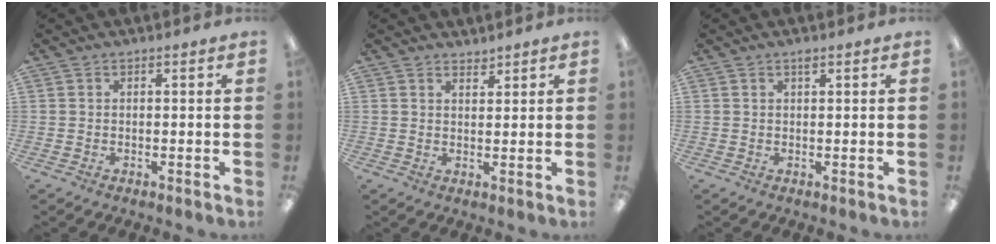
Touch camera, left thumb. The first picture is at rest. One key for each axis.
{"total": 1.9, "fx": 1.8, "fy": 0.3, "fz": -0.2, "tx": 0.003, "ty": -0.010, "tz": 0.035}
{"total": 0.8, "fx": 0.7, "fy": 0.2, "fz": 0.5, "tx": -0.004, "ty": -0.002, "tz": 0.010}